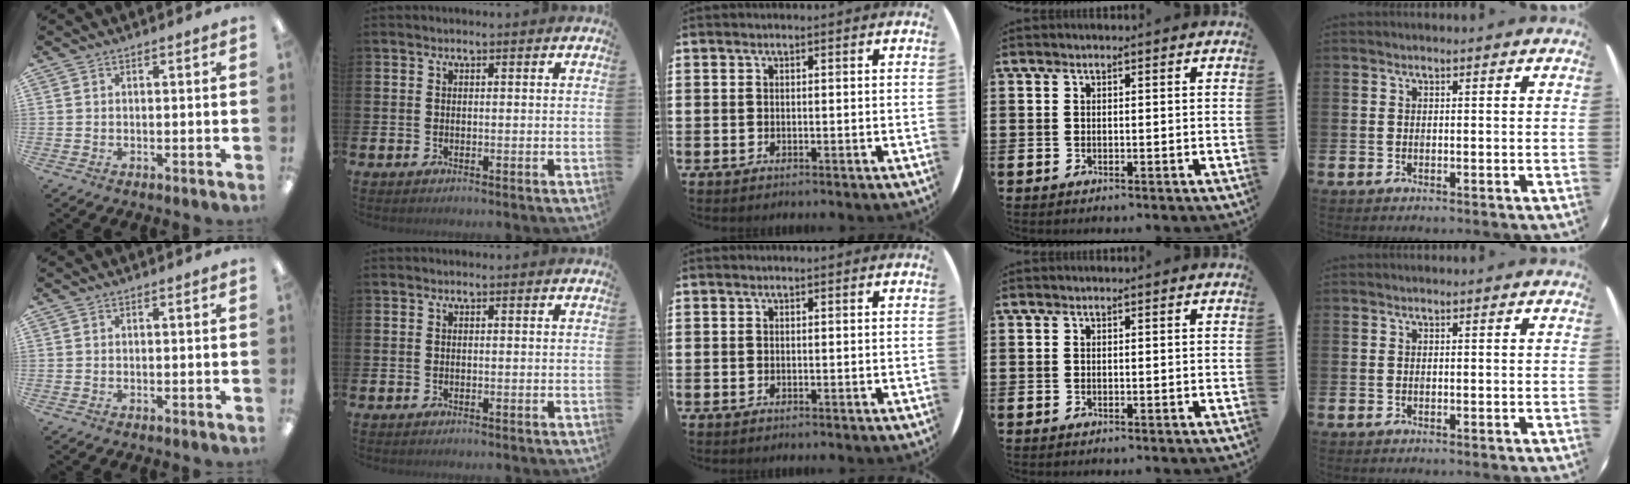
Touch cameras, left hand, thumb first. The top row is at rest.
{}